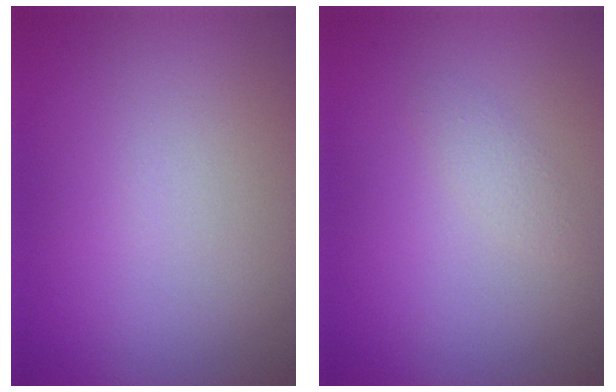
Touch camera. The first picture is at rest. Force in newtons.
{"total": 1.0, "press": 1.0, "slide": 0.1}